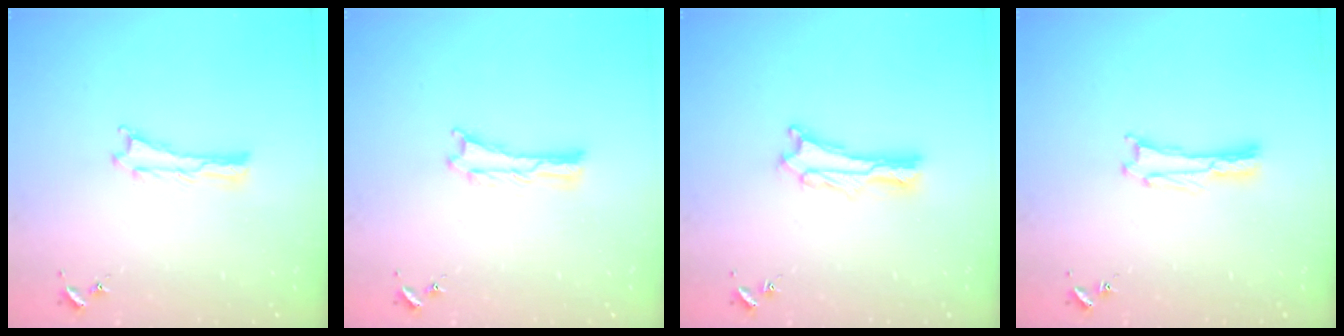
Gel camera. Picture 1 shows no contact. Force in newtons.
{"total": 0.0}
{"total": 1.9, "press": 1.9, "slide": 0.2}
{"total": 0.0}